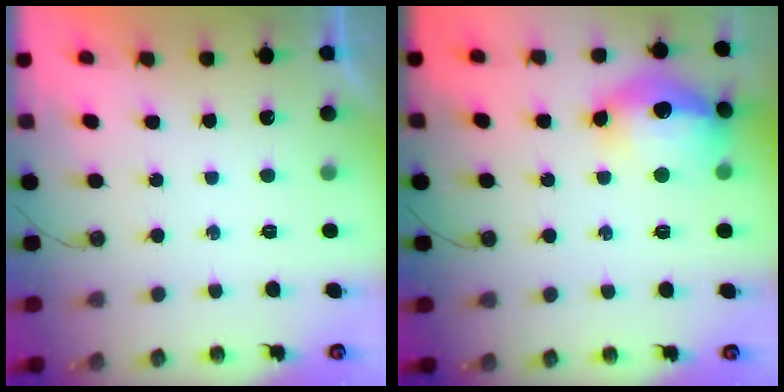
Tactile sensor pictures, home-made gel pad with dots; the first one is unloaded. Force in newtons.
{"total": 17.5, "press": 17.4, "slide": 1.5}